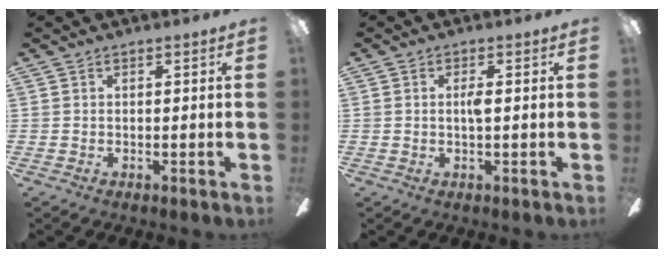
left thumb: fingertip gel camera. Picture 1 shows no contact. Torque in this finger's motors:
{"motor_torque": [0.26, 0.22, -0.16, 0.06, 0.00]}